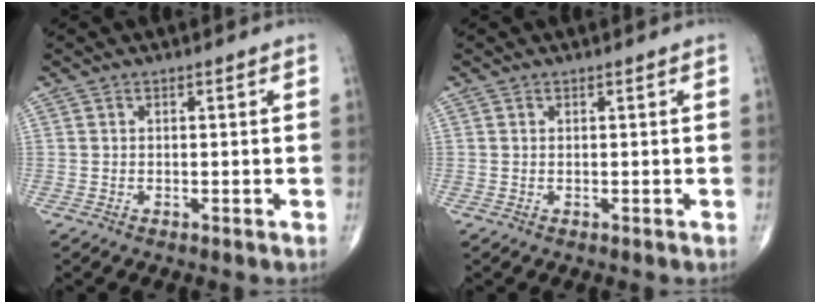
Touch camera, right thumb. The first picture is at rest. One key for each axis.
{"total": 0.0}